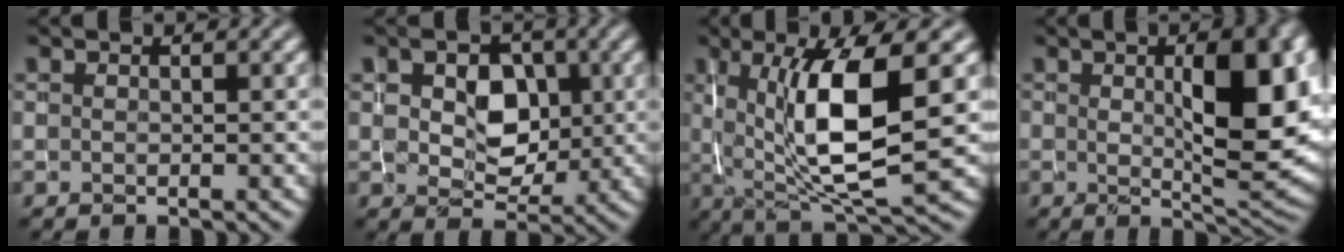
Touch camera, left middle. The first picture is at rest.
{"total": 4.8, "force": [0.7, 3.6, 3.2], "torque": [-0.053, -0.010, 0.008]}
{"total": 9.6, "force": [1.0, 2.6, 9.1], "torque": [-0.151, -0.009, 0.024]}
{"total": 9.2, "force": [1.4, 3.1, 8.5], "torque": [-0.117, -0.003, 0.028]}